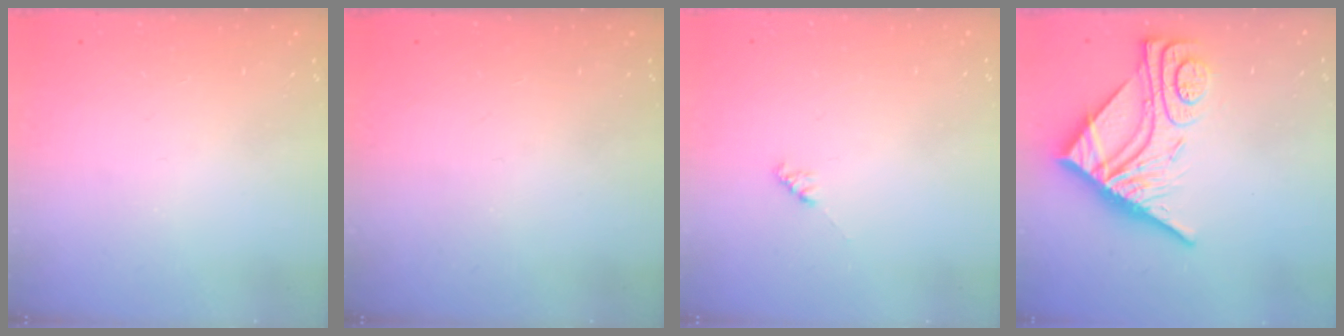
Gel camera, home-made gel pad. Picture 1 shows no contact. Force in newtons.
{"total": 0.0}
{"total": 2.1, "press": 2.0, "slide": 0.5}
{"total": 13.4, "press": 13.4, "slide": 1.1}